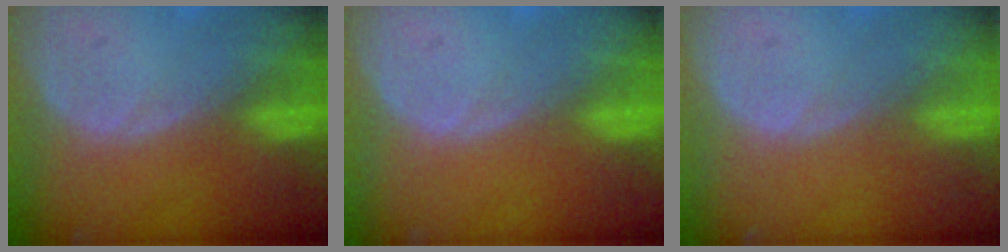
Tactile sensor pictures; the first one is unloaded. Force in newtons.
{"total": 0.0}
{"total": 0.0}